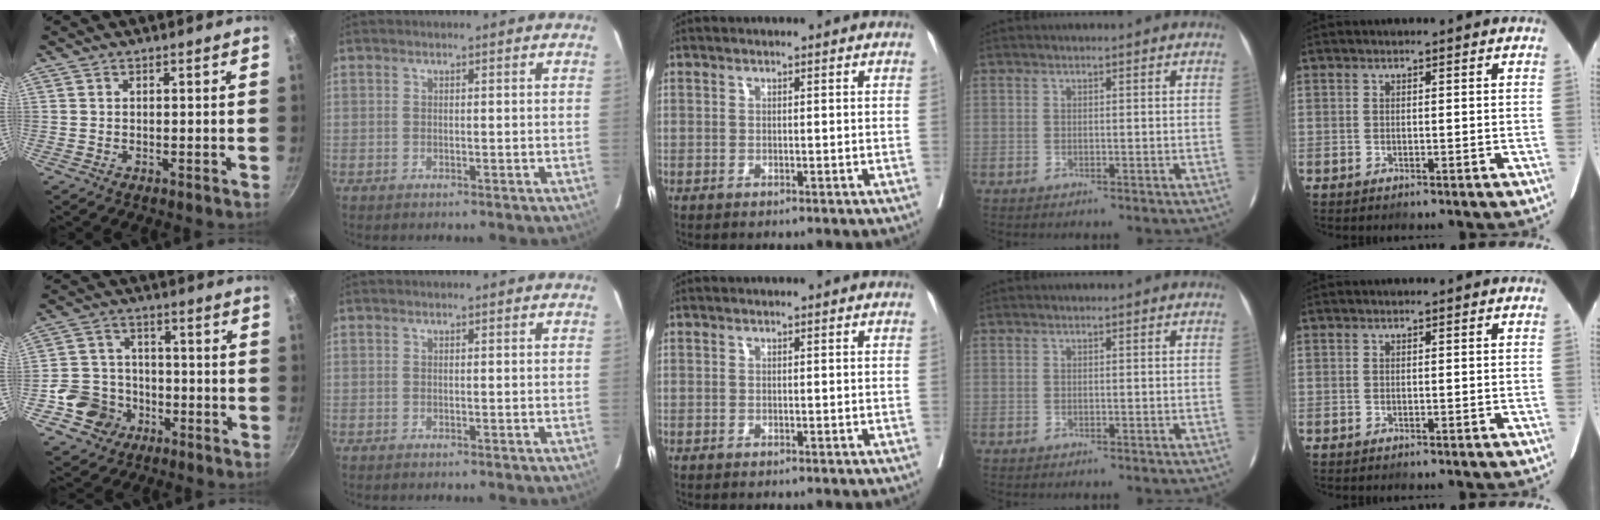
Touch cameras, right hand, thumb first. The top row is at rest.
{"thumb": {"total": 9.6, "force": [-4.0, 8.3, 2.7], "torque": [-0.023, 0.030, -0.068]}}